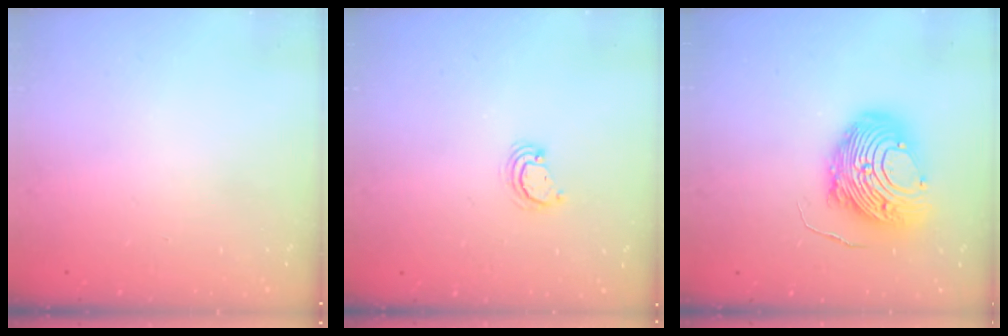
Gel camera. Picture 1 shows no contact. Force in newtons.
{"total": 3.0, "press": 3.0, "slide": 0.2}
{"total": 14.7, "press": 14.6, "slide": 1.4}